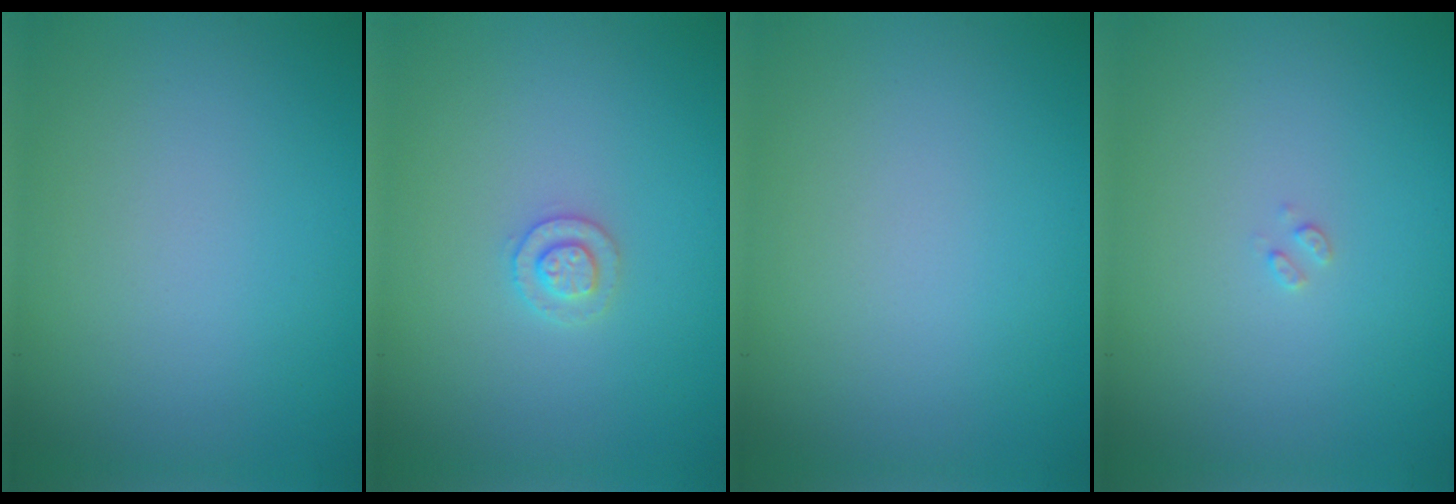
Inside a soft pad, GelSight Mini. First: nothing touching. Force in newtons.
{"total": 1.5, "press": 1.5, "slide": 0.1}
{"total": 0.0}
{"total": 0.6, "press": 0.6, "slide": 0.2}